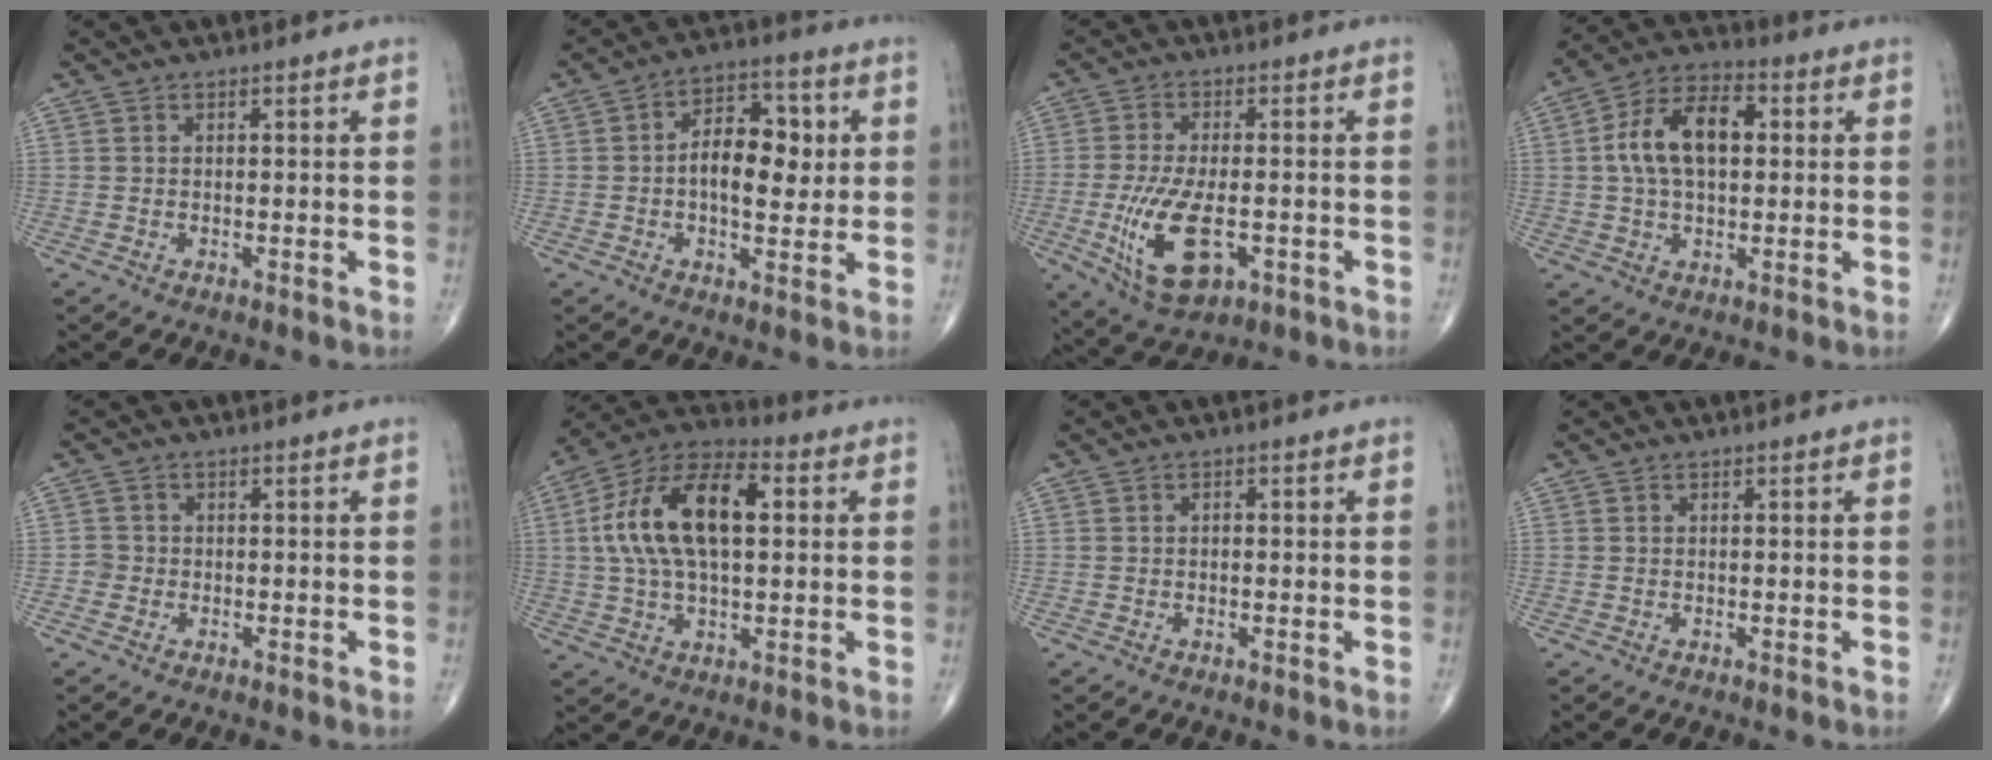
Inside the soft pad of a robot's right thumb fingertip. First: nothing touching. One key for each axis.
{"total": 11.1, "fx": 0.8, "fy": 6.3, "fz": 9.1, "tx": -0.116, "ty": 0.014, "tz": 0.009}
{"total": 12.5, "fx": -3.3, "fy": 5.7, "fz": 10.6, "tx": -0.206, "ty": -0.005, "tz": -0.047}
{"total": 12.8, "fx": 1.7, "fy": 7.3, "fz": 10.3, "tx": -0.182, "ty": 0.026, "tz": 0.023}
{"total": 1.5, "fx": -0.5, "fy": 1.4, "fz": 0.1, "tx": 0.007, "ty": 0.006, "tz": -0.015}
{"total": 18.3, "fx": 3.0, "fy": 9.2, "fz": 15.5, "tx": -0.285, "ty": 0.030, "tz": 0.046}
{"total": 0.8, "fx": 0.0, "fy": 0.5, "fz": 0.7, "tx": -0.013, "ty": 0.002, "tz": 0.000}
{"total": 0.0}